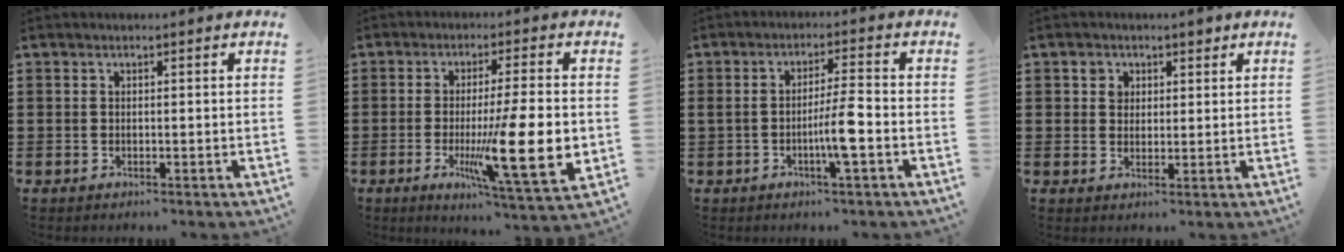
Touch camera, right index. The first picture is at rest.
{"total": 14.6, "force": [-2.2, 2.3, 14.2], "torque": [-0.238, -0.020, -0.032]}
{"total": 5.7, "force": [-1.8, 0.3, 5.4], "torque": [-0.098, -0.004, -0.037]}
{"total": 2.7, "force": [1.3, 2.3, 0.7], "torque": [-0.017, 0.007, 0.021]}